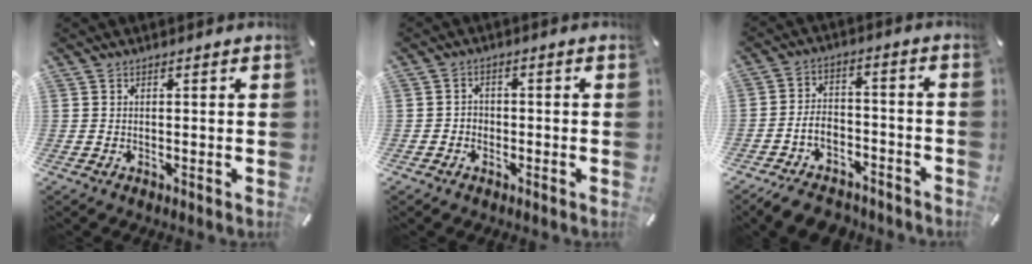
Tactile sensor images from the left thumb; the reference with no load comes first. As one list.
[{"total": 2.6, "force": [-1.4, 2.1, 0.4], "torque": [-0.007, 0.012, -0.032]}, {"total": 8.6, "force": [-5.9, 5.3, 3.3], "torque": [-0.061, 0.041, -0.110]}]